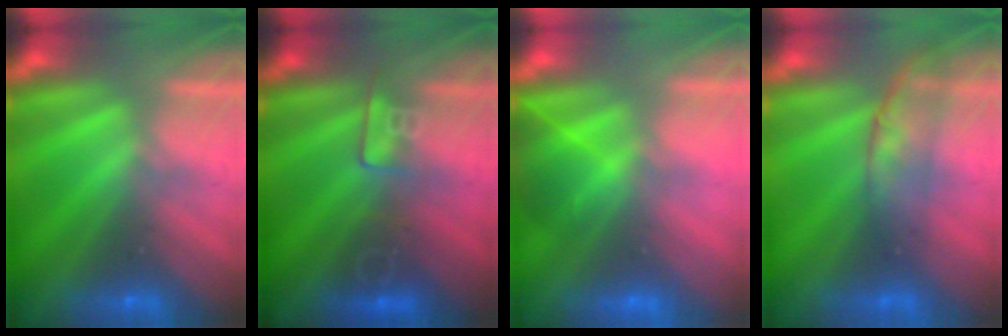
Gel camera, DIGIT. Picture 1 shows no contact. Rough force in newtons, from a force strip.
{"total": 2.5}
{"total": 2.8}
{"total": 2.9}